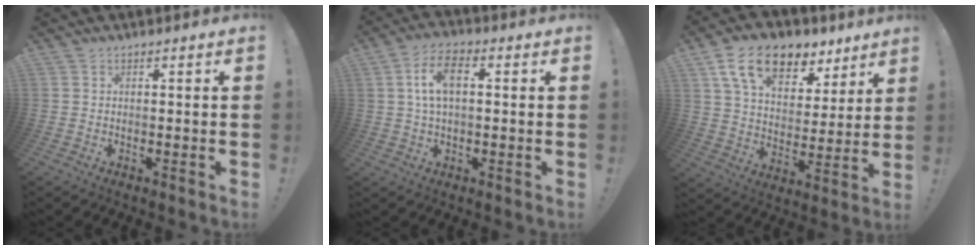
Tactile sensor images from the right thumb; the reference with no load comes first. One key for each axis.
{"total": 8.8, "fx": 1.5, "fy": 4.9, "fz": 7.2, "tx": -0.138, "ty": 0.009, "tz": 0.029}
{"total": 16.7, "fx": 10.3, "fy": 9.6, "fz": 9.0, "tx": -0.159, "ty": -0.051, "tz": 0.188}